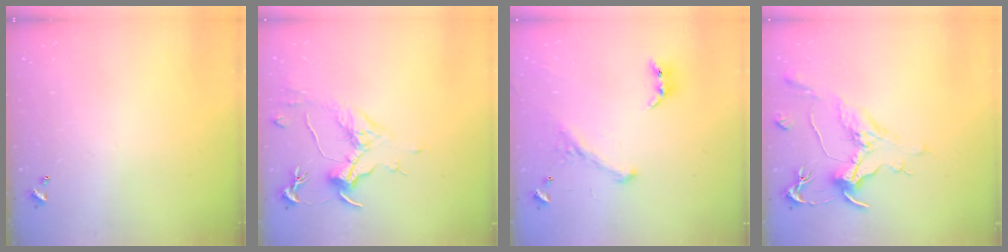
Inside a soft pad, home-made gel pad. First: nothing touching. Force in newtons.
{"total": 1.6, "press": 1.3, "slide": 0.9}
{"total": 1.6, "press": 1.1, "slide": 1.2}
{"total": 1.3, "press": 1.1, "slide": 0.7}